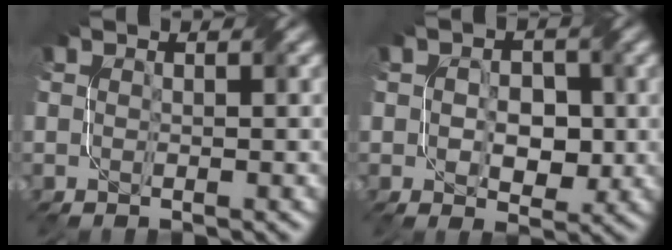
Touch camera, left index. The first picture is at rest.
{"total": 3.8, "force": [-0.4, 2.6, 2.8], "torque": [-0.038, 0.001, -0.007]}